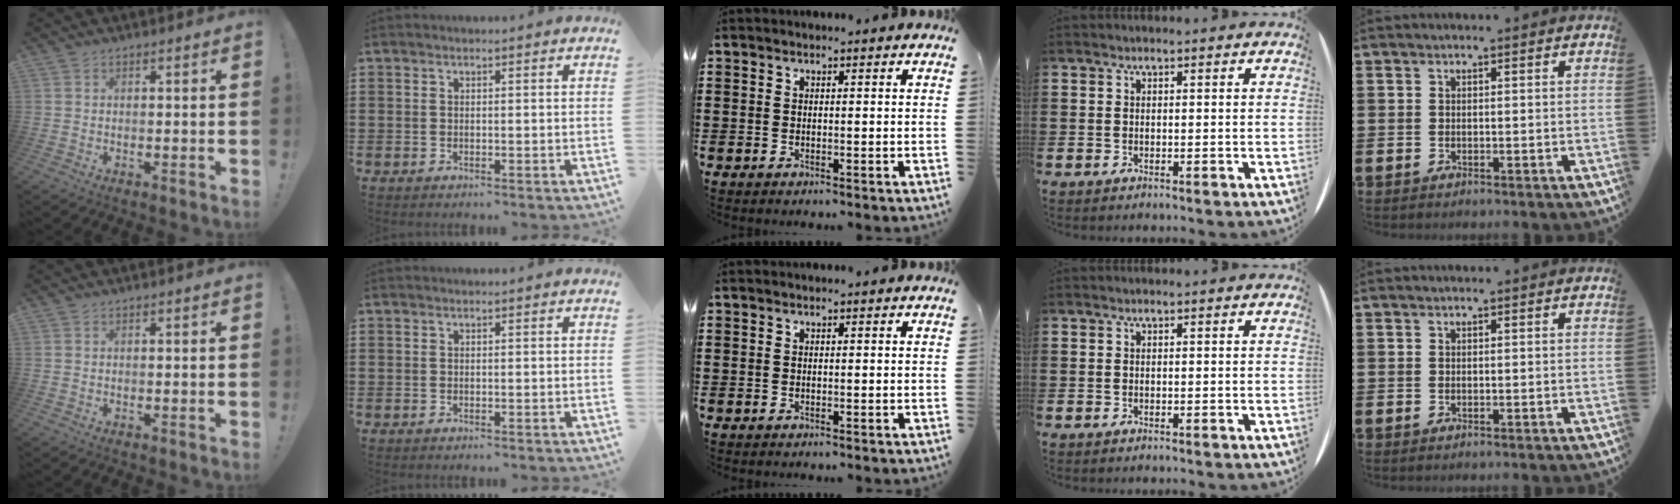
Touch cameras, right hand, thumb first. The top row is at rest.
{}